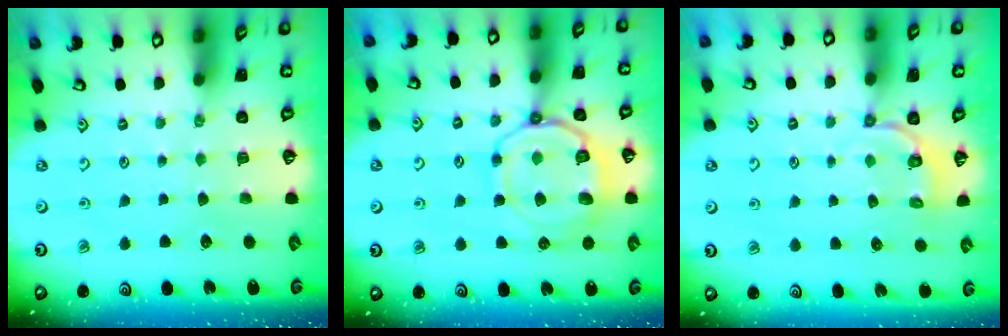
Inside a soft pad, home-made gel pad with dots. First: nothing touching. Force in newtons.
{"total": 12.1, "press": 12.0, "slide": 0.9}
{"total": 3.8, "press": 2.8, "slide": 2.5}